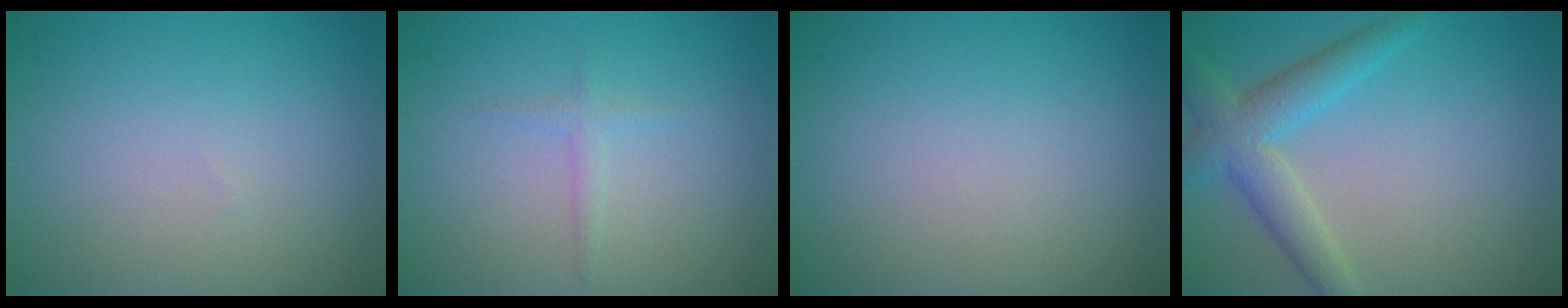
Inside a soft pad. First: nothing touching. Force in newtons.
{"total": 1.0, "press": 1.0, "slide": 0.1}
{"total": 0.0}
{"total": 4.2, "press": 4.2, "slide": 0.2}